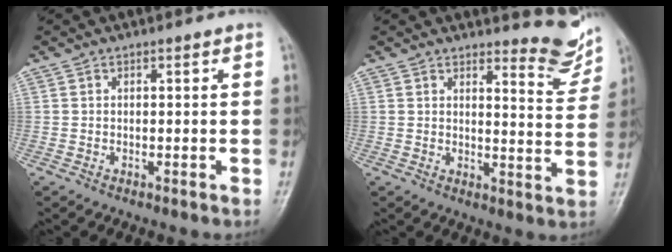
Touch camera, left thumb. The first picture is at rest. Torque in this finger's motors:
{"motor_torque": [0.13, 0.00, -0.26, -0.14, 0.00]}